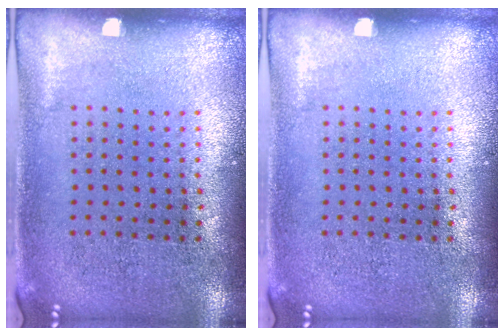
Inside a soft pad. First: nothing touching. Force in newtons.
{"total": 0.0}